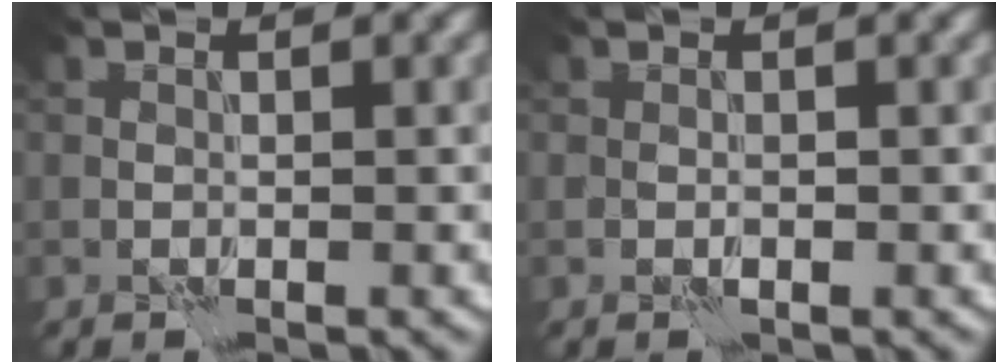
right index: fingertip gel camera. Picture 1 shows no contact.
{"total": 0.7, "force": [-0.3, 0.4, 0.5], "torque": [-0.011, 0.001, -0.006]}